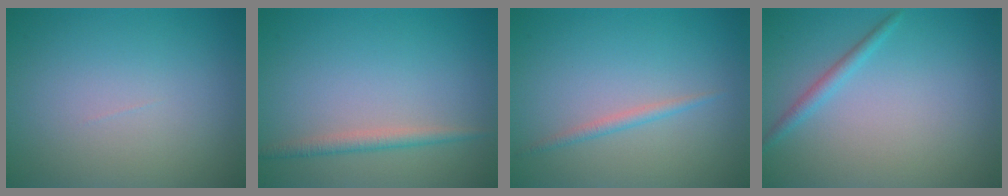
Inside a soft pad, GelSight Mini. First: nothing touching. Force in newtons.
{"total": 1.7, "press": 1.7, "slide": 0.1}
{"total": 1.1, "press": 1.1, "slide": 0.1}
{"total": 1.4, "press": 1.4, "slide": 0.1}